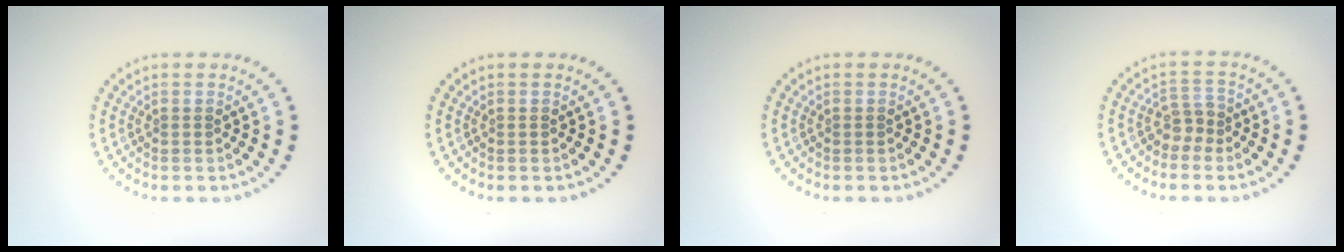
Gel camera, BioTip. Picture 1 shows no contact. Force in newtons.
{"total": 0.0}
{"total": 0.0}
{"total": 1.9, "press": 1.3, "slide": 1.4}